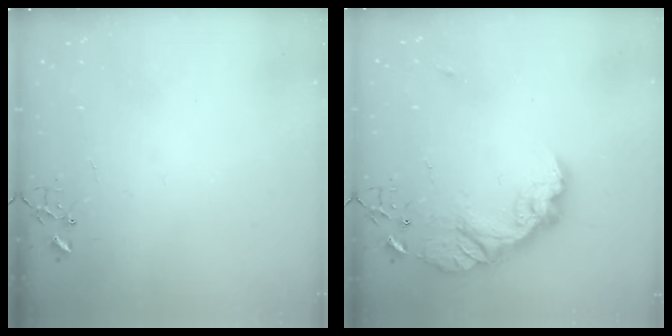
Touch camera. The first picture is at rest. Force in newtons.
{"total": 15.7, "press": 15.7, "slide": 1.0}